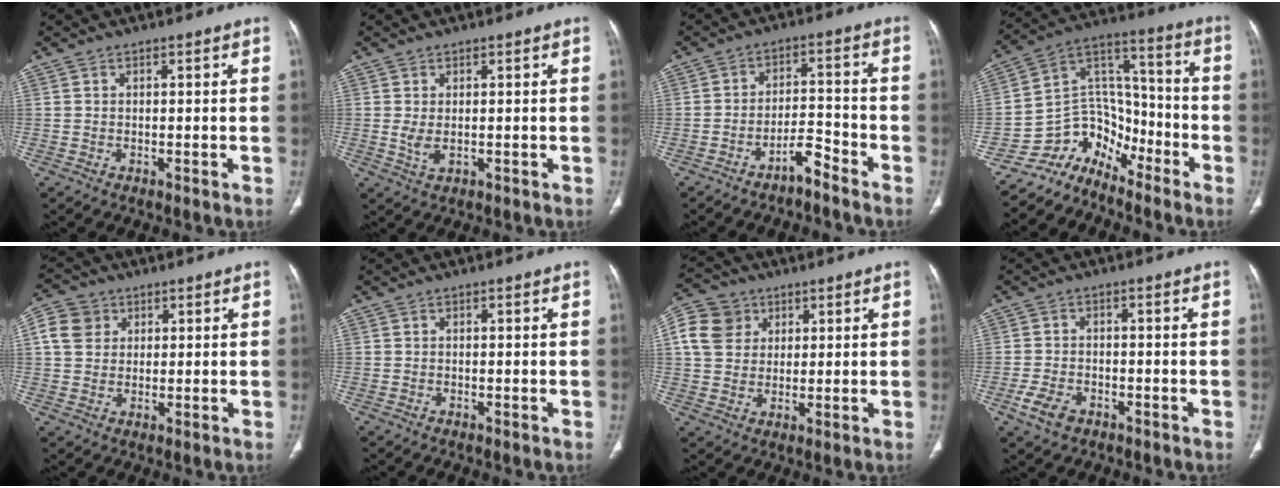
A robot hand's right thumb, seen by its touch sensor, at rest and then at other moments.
{"total": 2.3, "force": [0.0, 1.1, 2.0], "torque": [-0.043, -0.008, 0.004]}
{"total": 4.6, "force": [-3.8, 1.2, 2.4], "torque": [-0.037, 0.041, -0.068]}
{"total": 10.9, "force": [-8.6, 6.6, 1.2], "torque": [0.024, 0.123, -0.169]}
{"total": 6.4, "force": [2.1, 5.6, 2.4], "torque": [-0.026, 0.002, 0.037]}
{"total": 0.0}
{"total": 9.7, "force": [3.3, 8.2, 4.0], "torque": [-0.062, 0.001, 0.058]}
{"total": 4.8, "force": [-2.6, 2.9, 2.8], "torque": [-0.057, 0.010, -0.047]}